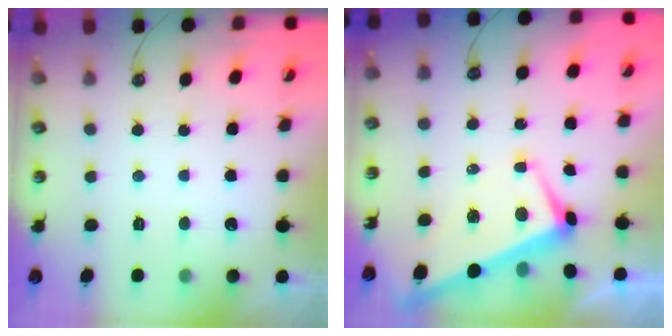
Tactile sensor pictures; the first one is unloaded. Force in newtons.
{"total": 1.6, "press": 1.2, "slide": 0.9}